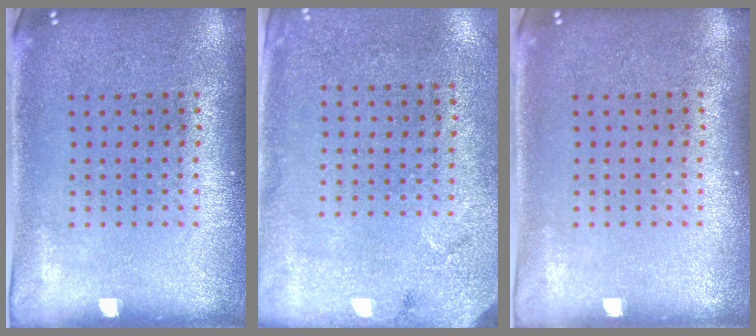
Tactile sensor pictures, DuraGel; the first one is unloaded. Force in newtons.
{"total": 2.7, "press": 2.2, "slide": 1.6}
{"total": 0.0}